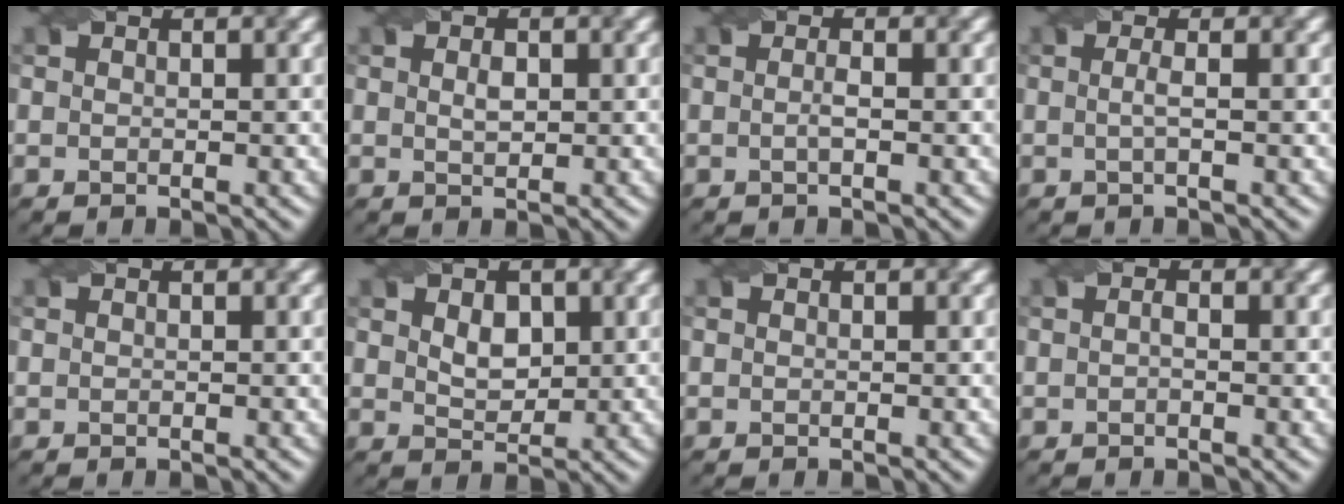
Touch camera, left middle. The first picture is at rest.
{"total": 1.3, "force": [0.3, 0.7, 1.1], "torque": [-0.021, 0.001, 0.009]}
{"total": 1.0, "force": [-0.2, 0.1, 1.0], "torque": [-0.020, 0.000, -0.004]}
{"total": 1.3, "force": [-0.2, 0.3, 1.3], "torque": [-0.025, 0.001, -0.006]}
{"total": 0.0}
{"total": 2.6, "force": [0.9, 1.7, 1.7], "torque": [-0.030, -0.001, 0.017]}
{"total": 0.0}
{"total": 0.6, "force": [-0.2, 0.1, 0.5], "torque": [-0.013, 0.001, -0.004]}